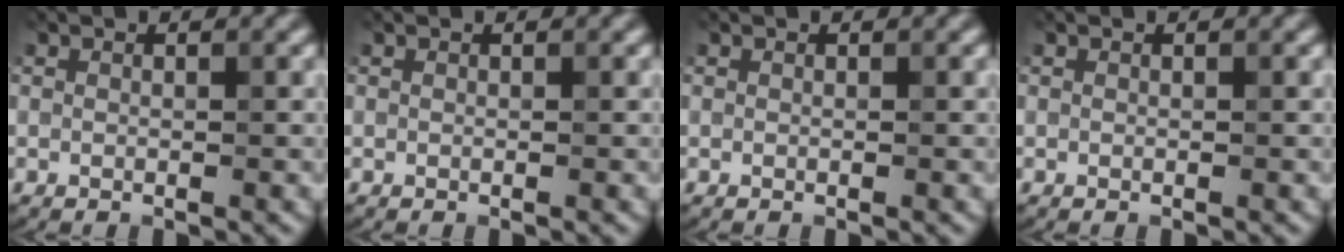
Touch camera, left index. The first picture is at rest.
{"total": 0.0}
{"total": 0.0}
{"total": 0.0}